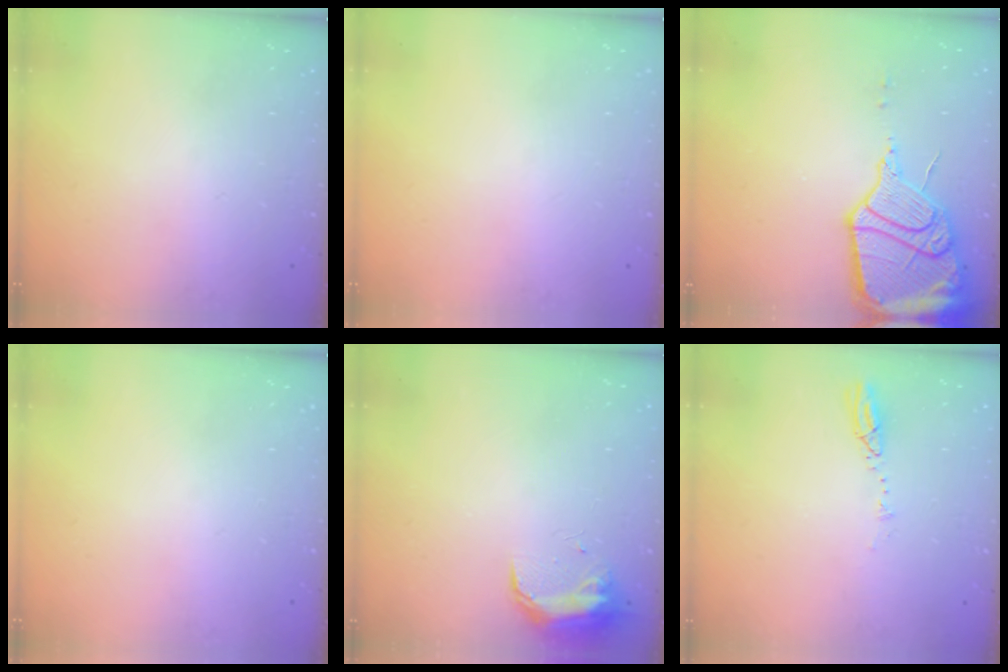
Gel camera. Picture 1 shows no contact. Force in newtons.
{"total": 0.0}
{"total": 19.2, "press": 18.4, "slide": 5.2}
{"total": 0.0}
{"total": 8.7, "press": 8.7, "slide": 0.6}
{"total": 3.9, "press": 3.8, "slide": 0.4}